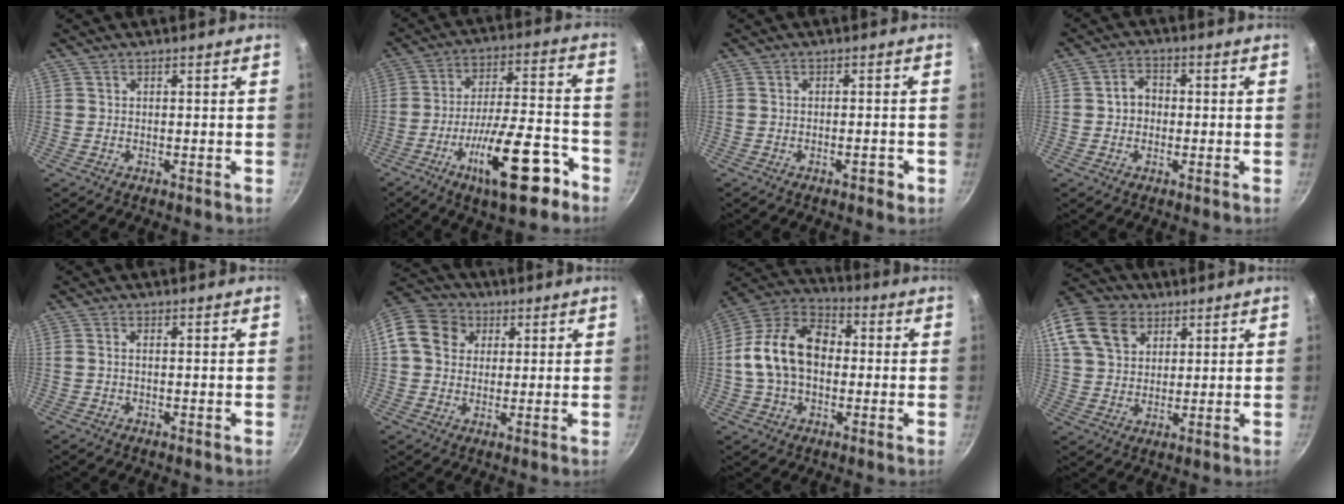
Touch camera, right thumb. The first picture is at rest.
{"total": 18.0, "force": [-9.5, 5.7, 14.3], "torque": [-0.205, 0.054, -0.147]}
{"total": 2.5, "force": [-1.3, 0.9, 2.0], "torque": [-0.025, 0.011, -0.017]}
{"total": 4.1, "force": [-0.2, 3.5, 2.2], "torque": [-0.013, 0.012, -0.007]}
{"total": 1.0, "force": [0.0, 0.5, 0.9], "torque": [-0.023, 0.005, -0.003]}
{"total": 11.6, "force": [3.0, 9.8, 5.4], "torque": [-0.090, 0.018, 0.038]}
{"total": 16.3, "force": [-0.1, 11.4, 11.6], "torque": [-0.176, 0.037, -0.021]}
{"total": 19.9, "force": [10.0, 14.3, 9.5], "torque": [-0.216, 0.022, 0.185]}